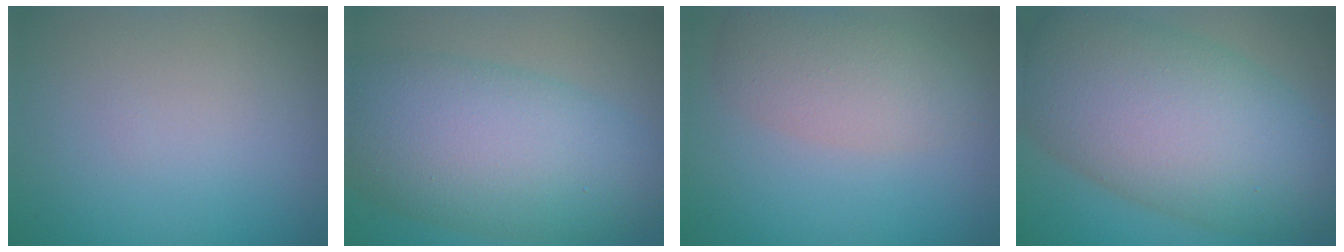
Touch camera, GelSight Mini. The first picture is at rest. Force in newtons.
{"total": 10.7, "press": 10.7, "slide": 0.5}
{"total": 4.1, "press": 4.1, "slide": 0.1}
{"total": 12.2, "press": 12.2, "slide": 0.4}